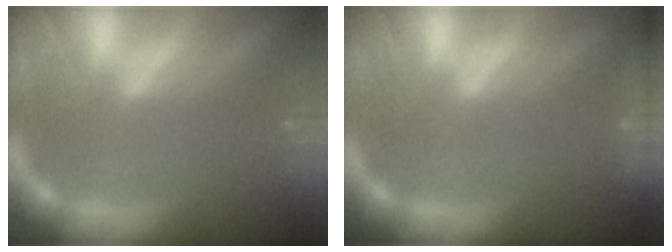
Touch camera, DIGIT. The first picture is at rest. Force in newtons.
{"total": 2.4}